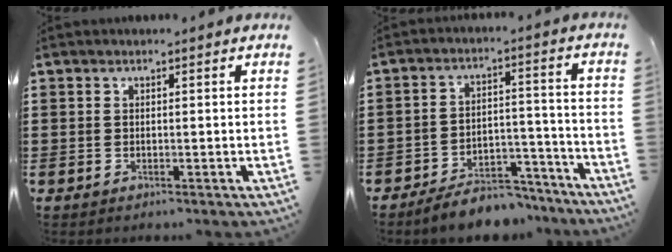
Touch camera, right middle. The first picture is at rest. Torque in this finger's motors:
{"motor_torque": [2.02, -0.12, 0.33, 0.17]}